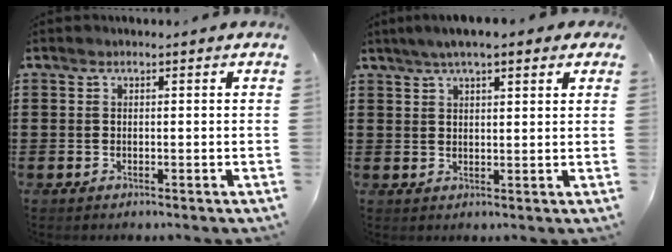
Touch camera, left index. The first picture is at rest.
{"total": 4.5, "force": [3.1, 0.9, 3.2], "torque": [-0.067, 0.004, 0.054]}